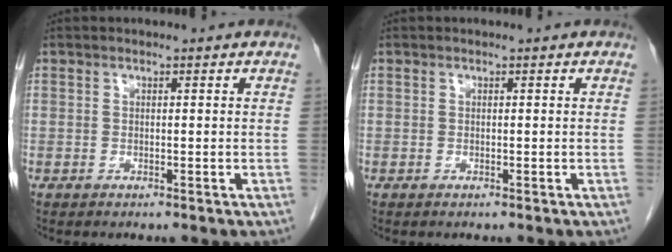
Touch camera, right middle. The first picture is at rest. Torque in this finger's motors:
{"motor_torque": [-0.27, -0.01, 0.03, 0.01]}